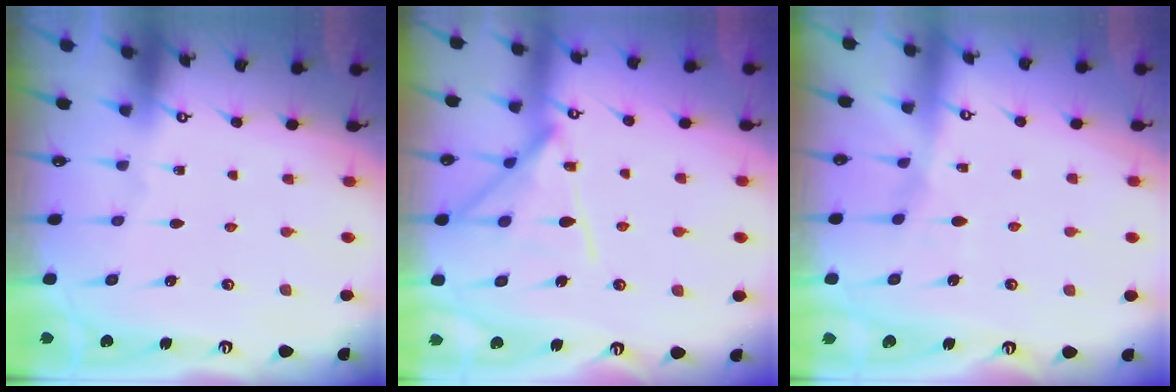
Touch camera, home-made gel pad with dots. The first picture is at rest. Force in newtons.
{"total": 13.8, "press": 13.7, "slide": 1.1}
{"total": 6.1, "press": 6.1, "slide": 0.4}